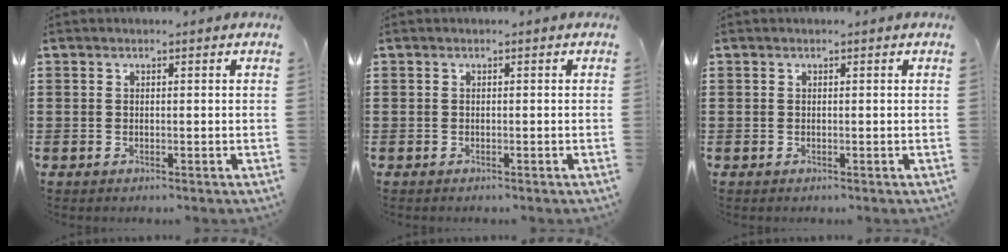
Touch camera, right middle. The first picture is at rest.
{"total": 0.0}
{"total": 0.0}